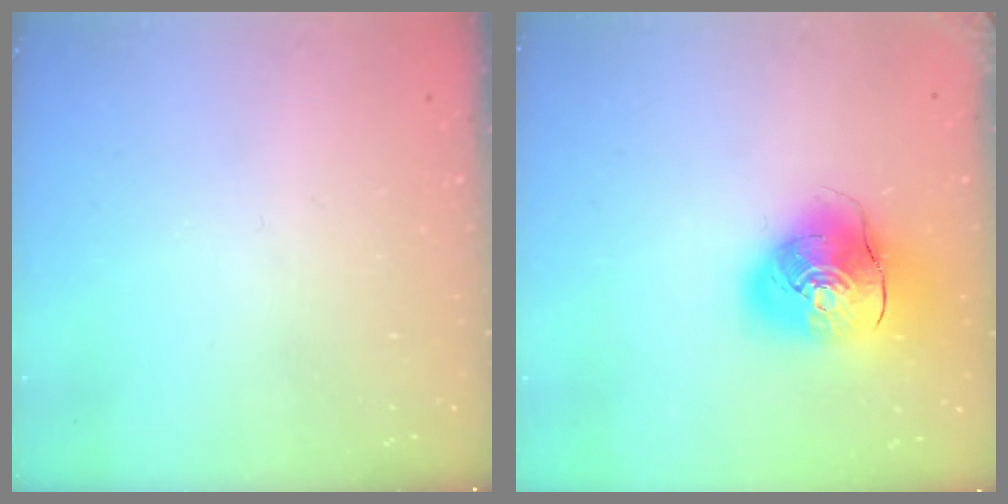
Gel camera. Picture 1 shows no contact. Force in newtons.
{"total": 13.9, "press": 13.7, "slide": 2.3}